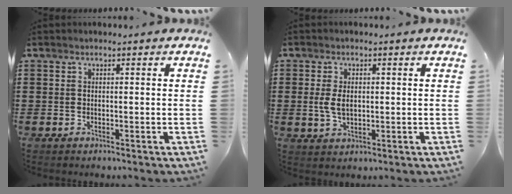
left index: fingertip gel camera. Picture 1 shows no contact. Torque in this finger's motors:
{"motor_torque": [0.91, 0.73, 0.51, 0.10]}